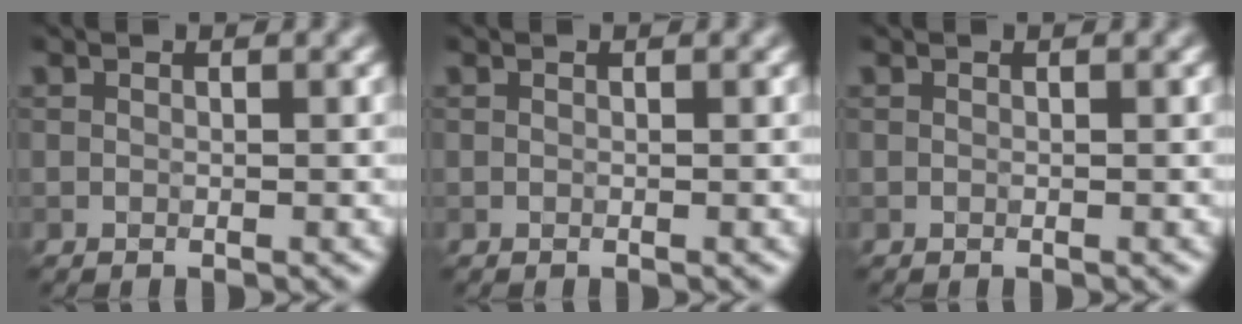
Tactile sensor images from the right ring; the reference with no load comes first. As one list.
[{"total": 0.0}, {"total": 0.0}]